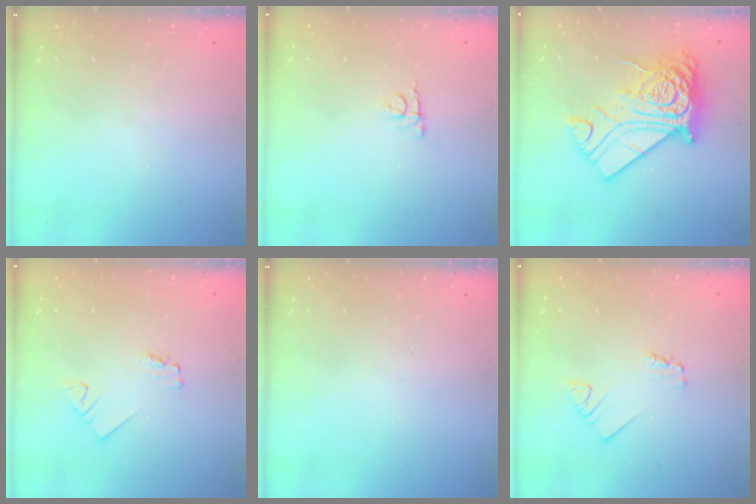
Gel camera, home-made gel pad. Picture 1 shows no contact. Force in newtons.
{"total": 4.0, "press": 4.0, "slide": 0.3}
{"total": 18.7, "press": 18.6, "slide": 1.7}
{"total": 1.6, "press": 1.6, "slide": 0.2}
{"total": 0.0}
{"total": 2.1, "press": 2.1, "slide": 0.2}